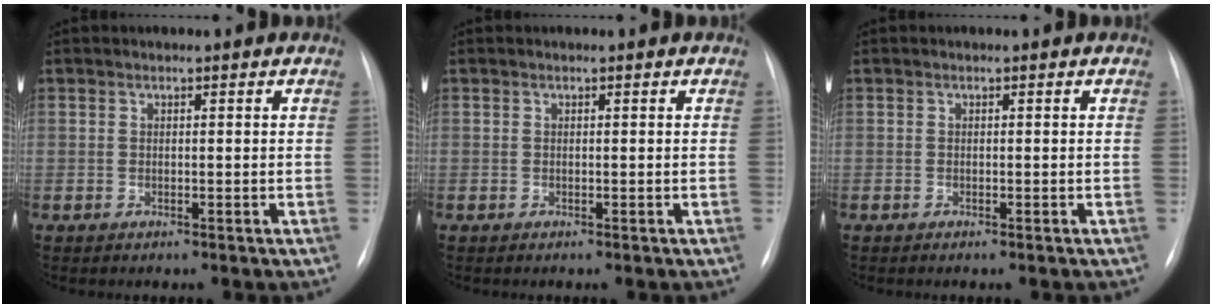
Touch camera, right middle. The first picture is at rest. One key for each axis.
{"total": 0.0}
{"total": 0.0}